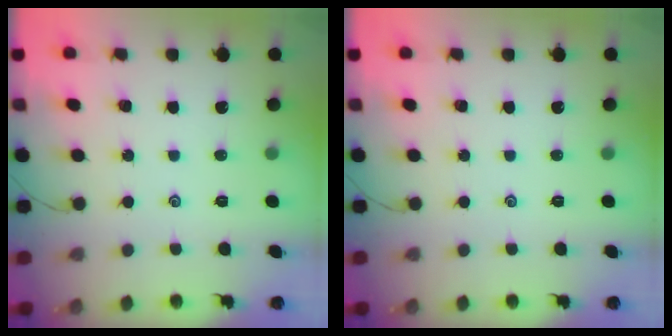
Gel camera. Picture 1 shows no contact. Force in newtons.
{"total": 0.0}